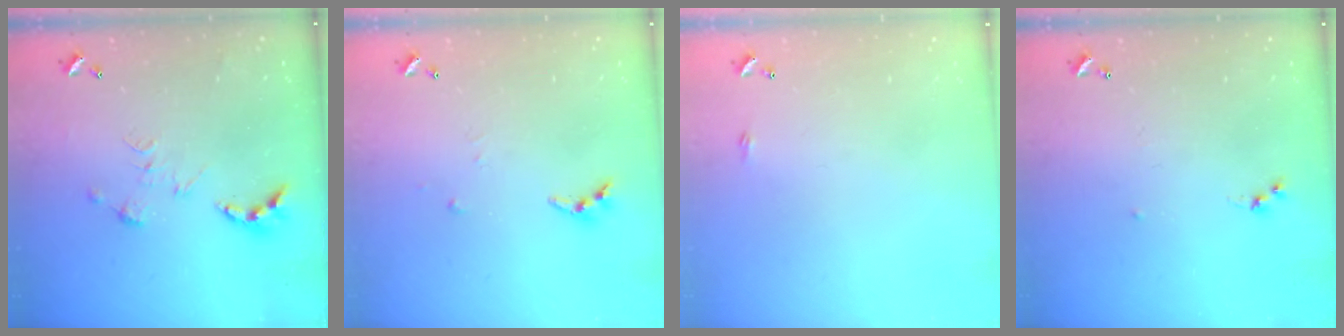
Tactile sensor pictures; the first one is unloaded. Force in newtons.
{"total": 4.4, "press": 4.4, "slide": 0.3}
{"total": 2.2, "press": 2.1, "slide": 0.4}
{"total": 6.0, "press": 6.0, "slide": 0.7}